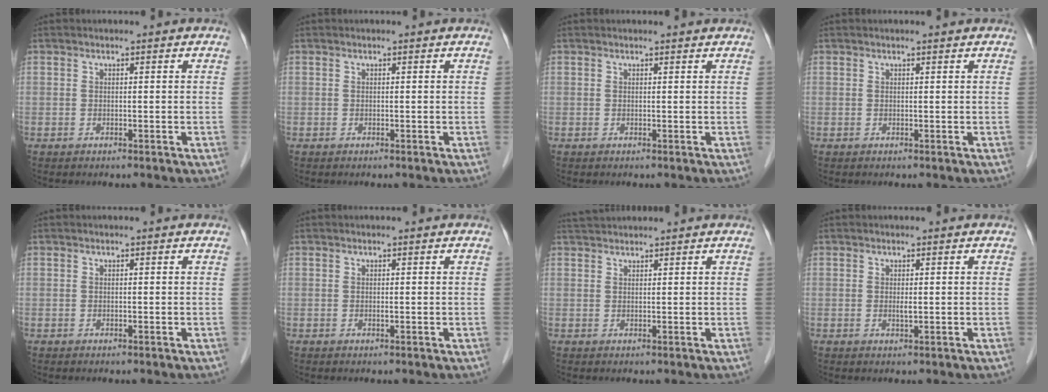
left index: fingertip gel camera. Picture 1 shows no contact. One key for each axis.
{"total": 0.0}
{"total": 1.1, "fx": 1.1, "fy": 0.0, "fz": 0.2, "tx": -0.010, "ty": 0.002, "tz": 0.013}
{"total": 0.8, "fx": 0.7, "fy": -0.1, "fz": 0.3, "tx": -0.011, "ty": 0.002, "tz": 0.015}
{"total": 0.0}
{"total": 0.0}
{"total": 3.6, "fx": 3.5, "fy": 0.1, "fz": 0.8, "tx": -0.015, "ty": 0.035, "tz": 0.066}
{"total": 0.8, "fx": 0.2, "fy": 0.1, "fz": 0.8, "tx": -0.020, "ty": -0.003, "tz": 0.005}